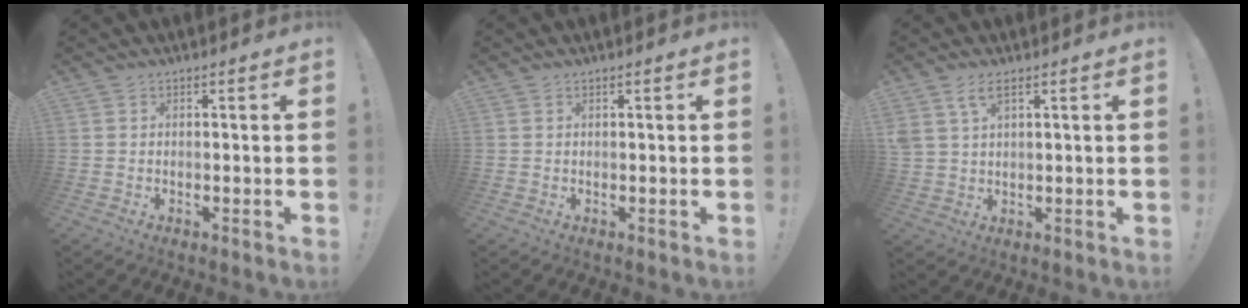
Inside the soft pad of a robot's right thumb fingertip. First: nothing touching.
{"total": 0.8, "force": [0.4, -0.1, 0.6], "torque": [-0.012, 0.000, 0.006]}
{"total": 5.0, "force": [2.9, 2.0, 3.6], "torque": [-0.070, -0.007, 0.055]}